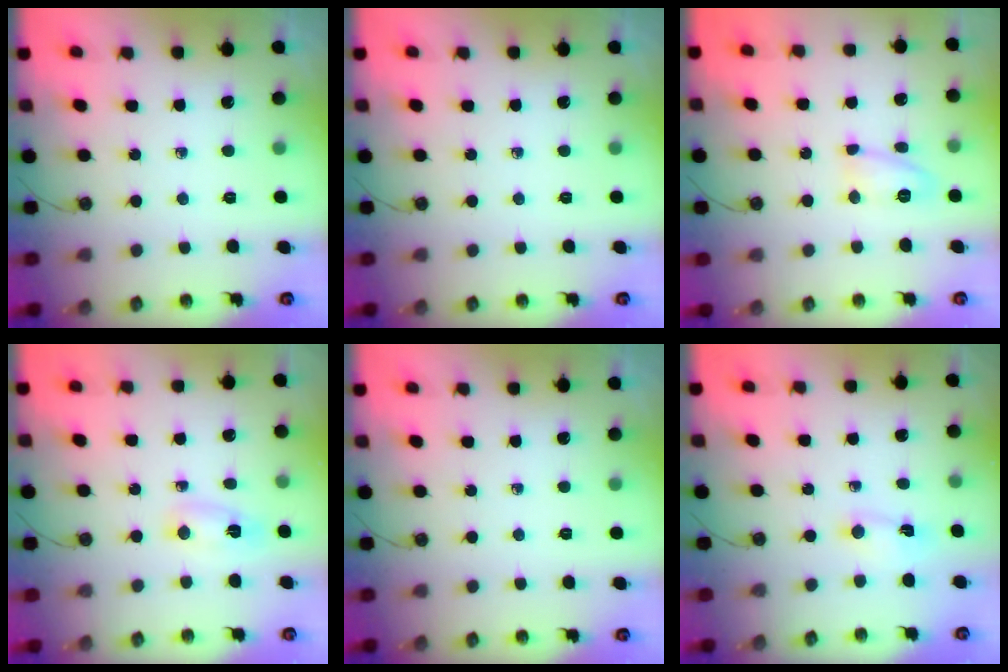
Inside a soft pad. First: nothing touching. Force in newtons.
{"total": 0.0}
{"total": 8.6, "press": 8.6, "slide": 0.5}
{"total": 3.3, "press": 3.0, "slide": 1.4}
{"total": 0.0}
{"total": 1.6, "press": 1.3, "slide": 0.9}